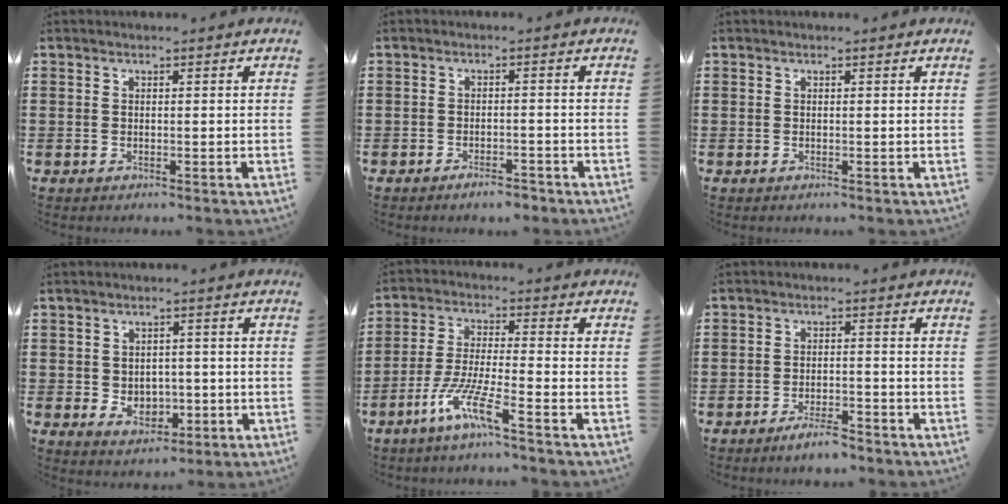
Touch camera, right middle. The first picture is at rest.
{"total": 2.5, "force": [-2.2, 0.5, 1.1], "torque": [-0.019, 0.003, -0.040]}
{"total": 0.0}
{"total": 3.6, "force": [-0.6, 2.8, 2.2], "torque": [-0.030, 0.000, -0.016]}
{"total": 7.8, "force": [-5.1, 0.8, 5.8], "torque": [-0.125, -0.007, -0.099]}
{"total": 3.3, "force": [-2.7, 0.6, 1.8], "torque": [-0.038, 0.004, -0.052]}